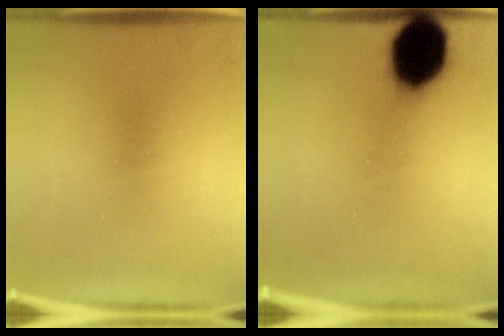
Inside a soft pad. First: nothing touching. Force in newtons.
{"total": 17.0}